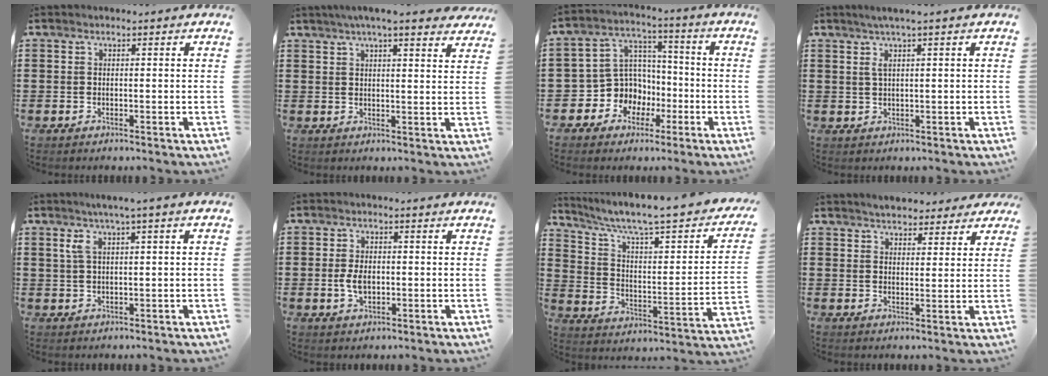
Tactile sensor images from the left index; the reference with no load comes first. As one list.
[{"total": 4.9, "force": [4.2, 0.1, 2.6], "torque": [-0.063, -0.002, 0.074]}, {"total": 8.1, "force": [-2.3, 7.7, 1.3], "torque": [-0.077, 0.001, -0.045]}, {"total": 2.4, "force": [0.9, 0.0, 2.2], "torque": [-0.045, -0.001, 0.014]}, {"total": 3.1, "force": [0.9, 0.3, 2.9], "torque": [-0.065, -0.003, 0.011]}, {"total": 3.8, "force": [-0.4, 2.3, 3.0], "torque": [-0.073, 0.000, -0.012]}, {"total": 6.4, "force": [4.7, 0.3, 4.4], "torque": [-0.106, -0.044, 0.070]}, {"total": 3.6, "force": [3.4, 0.9, 0.6], "torque": [-0.023, -0.002, 0.064]}]